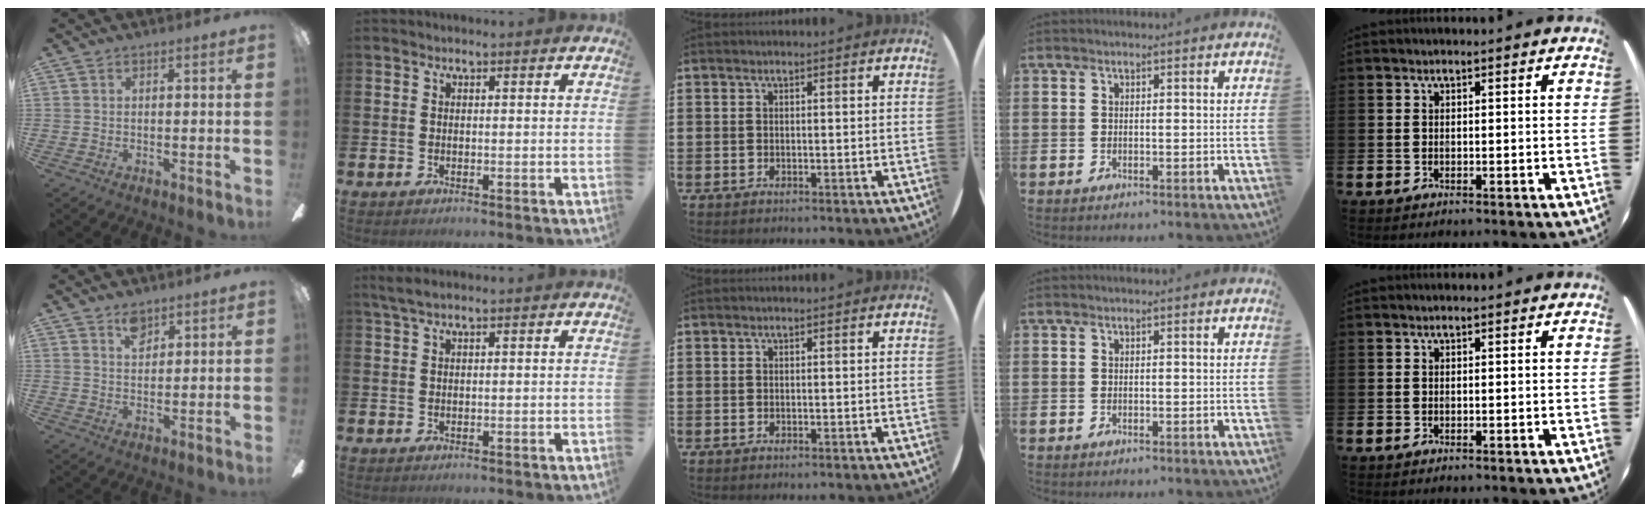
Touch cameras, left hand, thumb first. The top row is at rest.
{"thumb": {"total": 4.3, "force": [3.0, 2.3, 2.0], "torque": [-0.020, -0.008, 0.052]}, "index": {"total": 1.9, "force": [1.3, 0.2, 1.4], "torque": [-0.034, 0.006, 0.025]}}